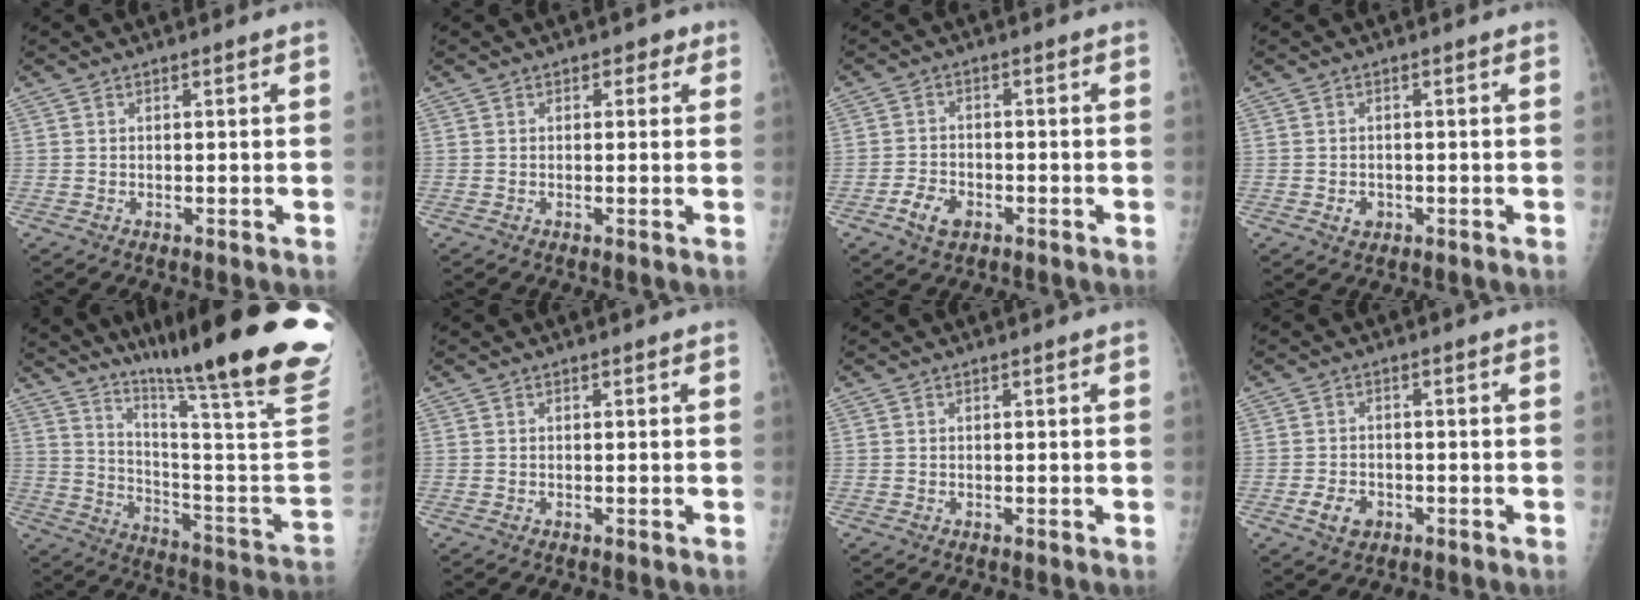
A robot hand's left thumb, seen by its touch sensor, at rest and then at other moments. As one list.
[{"total": 2.1, "force": [0.9, 1.5, 1.2], "torque": [0.004, 0.002, 0.005]}, {"total": 4.7, "force": [-2.4, 3.0, 2.7], "torque": [-0.043, 0.012, -0.042]}, {"total": 2.1, "force": [-0.7, 1.7, 1.0], "torque": [-0.006, 0.003, -0.005]}, {"total": 31.2, "force": [22.0, 1.6, 22.1], "torque": [-0.293, -0.132, 0.318]}, {"total": 0.0}, {"total": 0.0}, {"total": 4.1, "force": [-1.8, 2.9, 2.2], "torque": [-0.031, 0.007, -0.025]}]